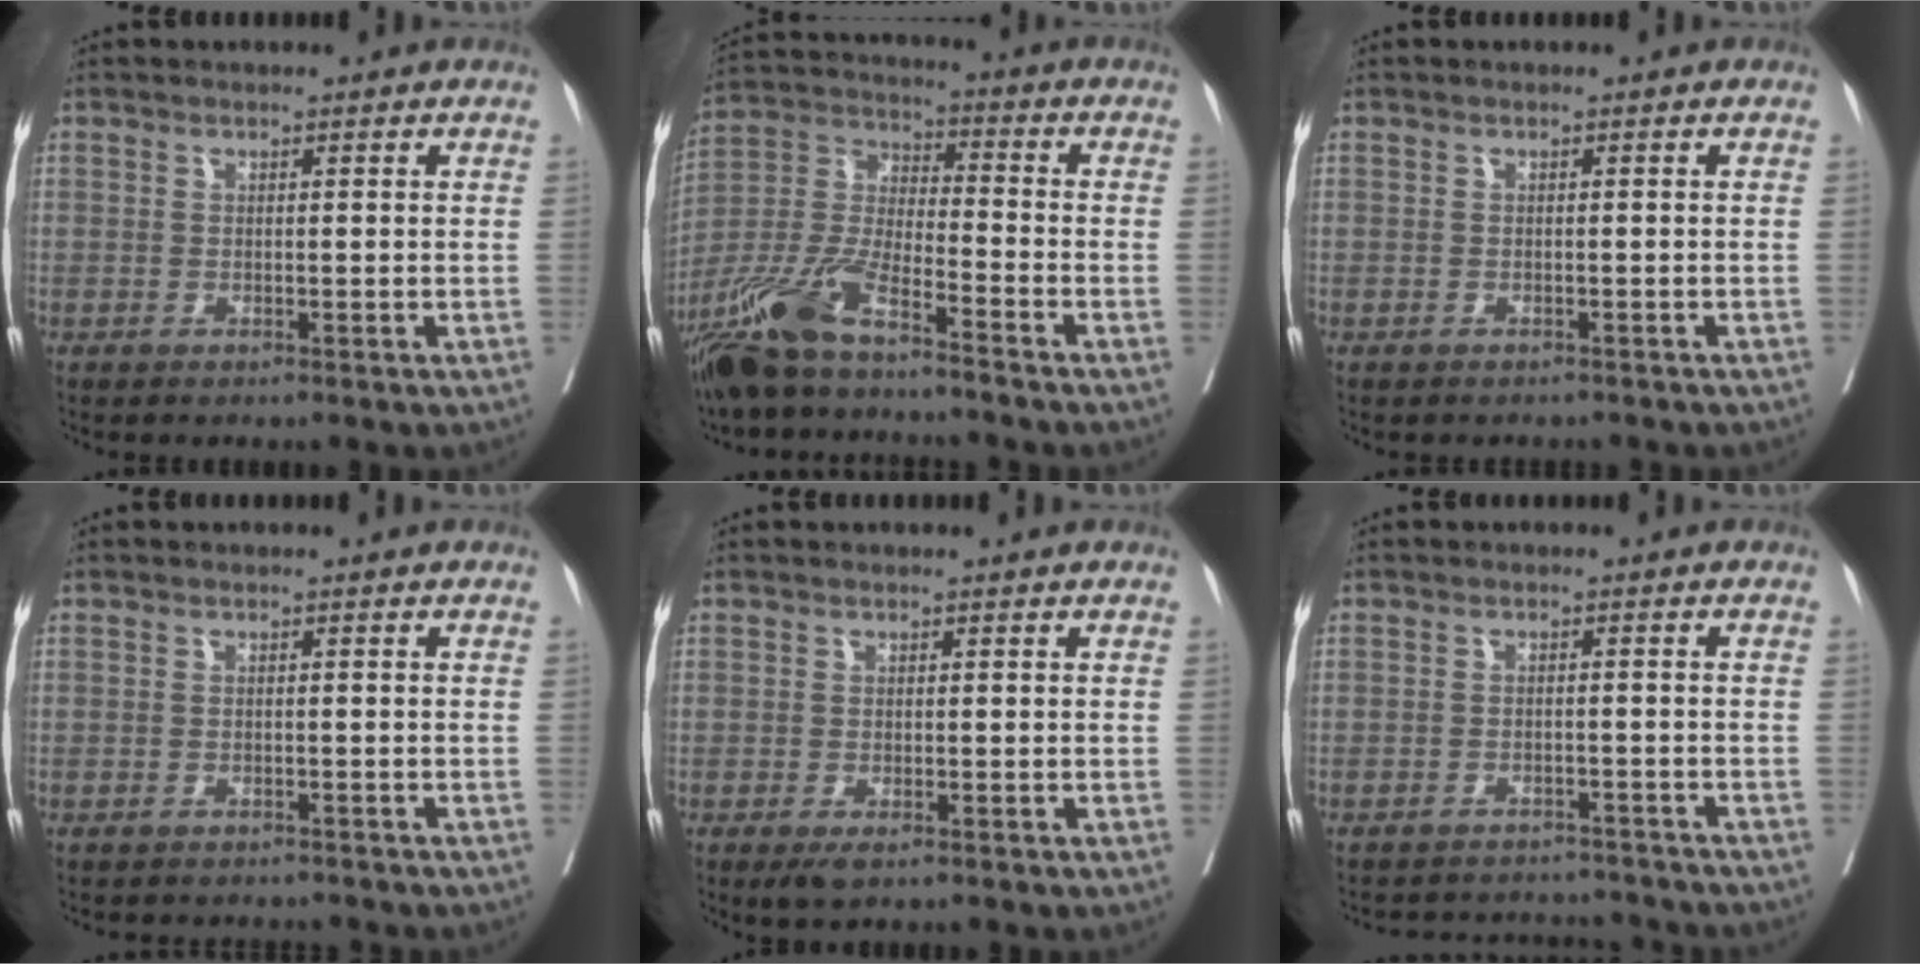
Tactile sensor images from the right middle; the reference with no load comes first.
{"total": 14.9, "force": [-11.2, 1.3, 9.7], "torque": [-0.208, -0.022, -0.214]}
{"total": 1.5, "force": [-1.4, 0.6, 0.2], "torque": [-0.007, -0.002, -0.020]}
{"total": 5.0, "force": [-4.8, 1.1, 0.9], "torque": [-0.005, -0.006, -0.060]}
{"total": 2.2, "force": [-1.3, 0.7, 1.6], "torque": [-0.023, -0.006, -0.018]}
{"total": 9.4, "force": [-9.3, 1.7, 0.8], "torque": [-0.015, 0.015, -0.117]}